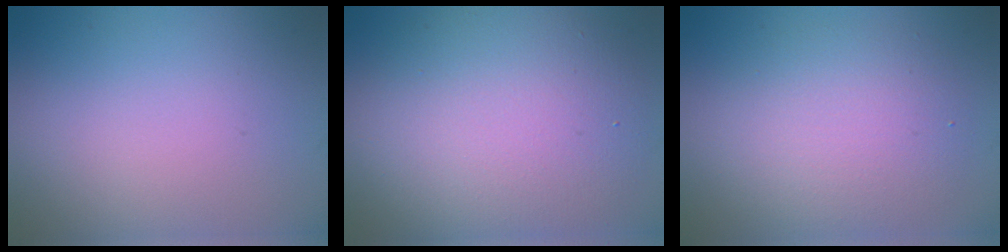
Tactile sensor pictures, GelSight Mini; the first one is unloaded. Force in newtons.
{"total": 9.3, "press": 9.3, "slide": 0.6}
{"total": 4.8, "press": 4.7, "slide": 0.5}